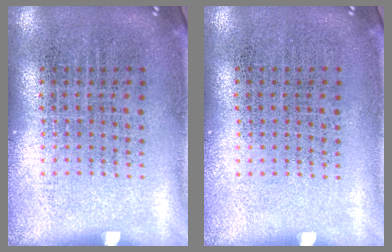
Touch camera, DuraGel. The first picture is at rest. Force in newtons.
{"total": 0.0}